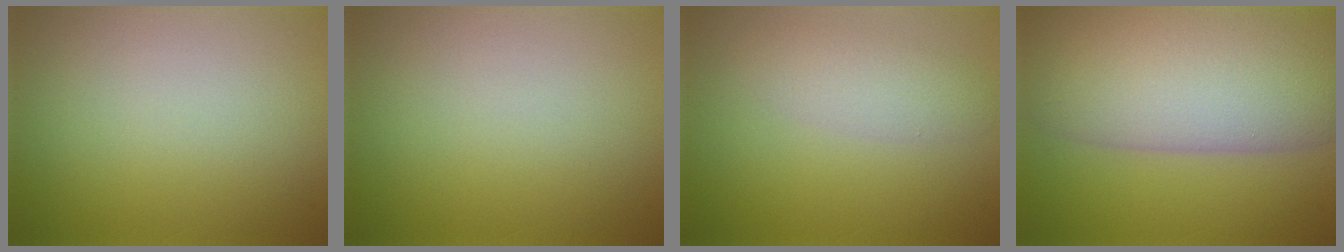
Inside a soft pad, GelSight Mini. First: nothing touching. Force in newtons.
{"total": 0.0}
{"total": 2.4, "press": 2.4, "slide": 0.1}
{"total": 13.5, "press": 13.5, "slide": 0.9}